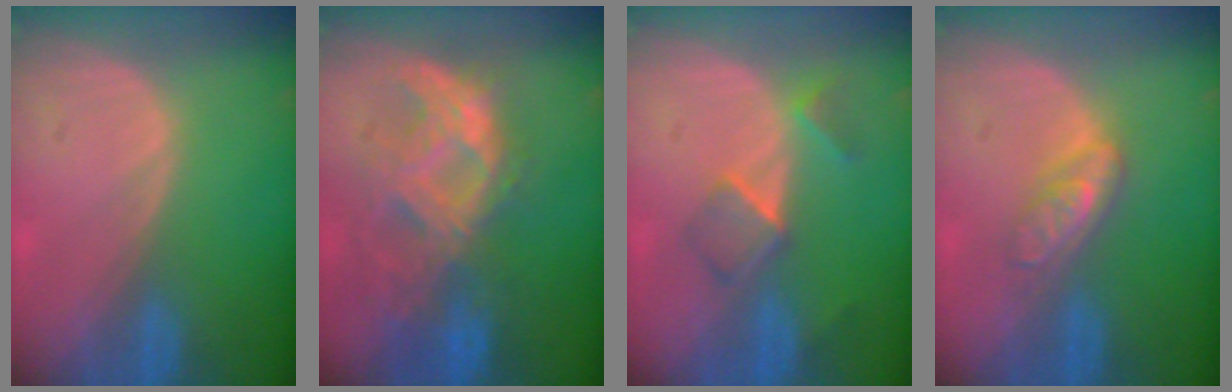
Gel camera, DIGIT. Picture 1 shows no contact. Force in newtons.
{"total": 9.3, "press": 8.8, "slide": 2.9}
{"total": 5.3, "press": 4.5, "slide": 2.8}
{"total": 4.7, "press": 4.2, "slide": 2.1}